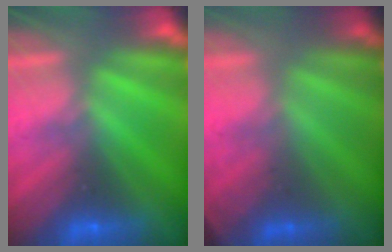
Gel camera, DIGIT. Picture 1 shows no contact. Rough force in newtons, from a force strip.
{"total": 2.0}